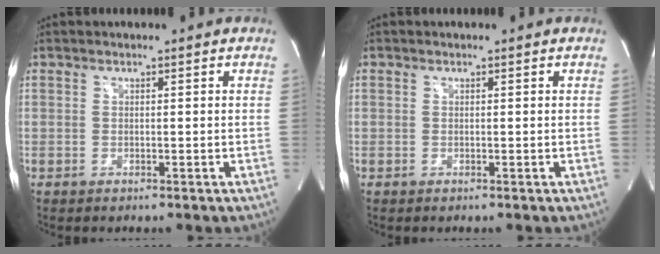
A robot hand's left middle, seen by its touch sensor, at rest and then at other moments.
{"total": 0.0}